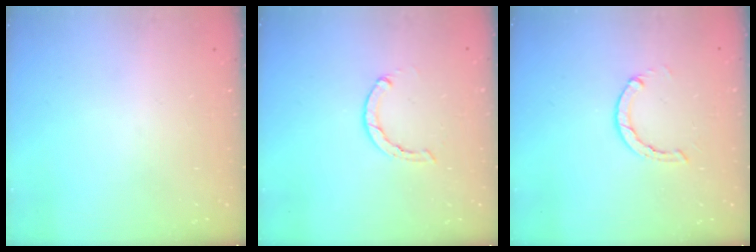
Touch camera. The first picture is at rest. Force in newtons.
{"total": 1.5, "press": 1.5, "slide": 0.2}
{"total": 2.8, "press": 2.7, "slide": 0.4}